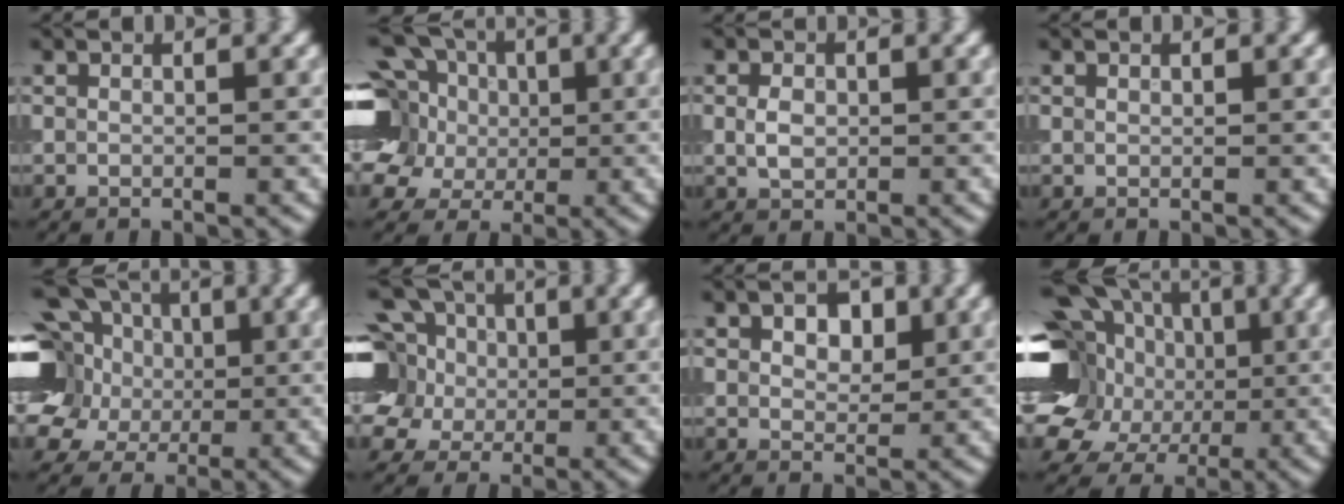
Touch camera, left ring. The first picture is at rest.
{"total": 15.7, "force": [5.3, 12.0, 8.8], "torque": [-0.193, 0.045, 0.054]}
{"total": 2.1, "force": [0.1, 1.5, 1.5], "torque": [-0.030, 0.001, 0.001]}
{"total": 0.0}
{"total": 17.2, "force": [5.1, 13.6, 9.2], "torque": [-0.214, 0.048, 0.055]}
{"total": 13.4, "force": [4.7, 10.1, 7.5], "torque": [-0.151, 0.035, 0.036]}
{"total": 4.0, "force": [1.8, 2.3, 2.7], "torque": [-0.035, 0.009, 0.020]}
{"total": 19.0, "force": [2.0, 16.0, 10.1], "torque": [-0.211, 0.029, 0.004]}